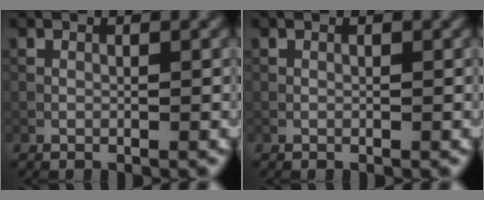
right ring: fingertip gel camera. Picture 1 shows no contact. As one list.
[{"total": 0.0}]